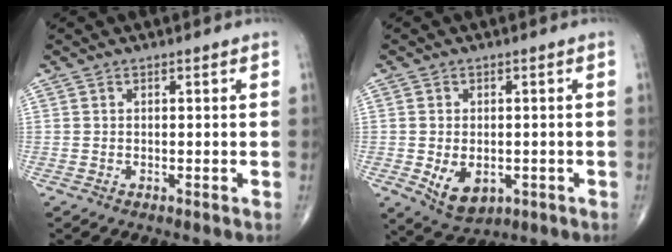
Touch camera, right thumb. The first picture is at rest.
{"total": 6.9, "force": [-1.7, 4.5, 4.9], "torque": [-0.070, -0.004, -0.013]}